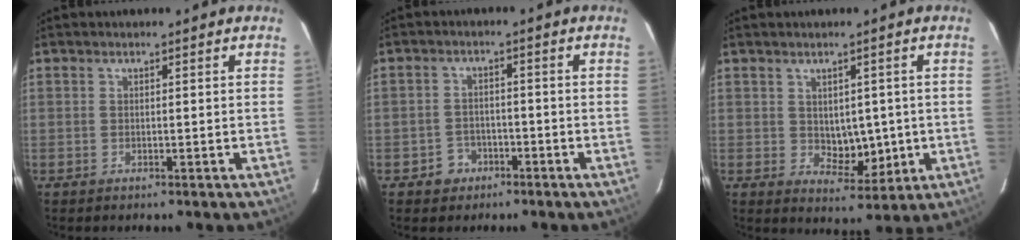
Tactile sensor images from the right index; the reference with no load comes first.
{"total": 3.4, "force": [-1.8, 2.8, 0.6], "torque": [-0.007, 0.011, -0.025]}
{"total": 5.8, "force": [-0.1, 3.6, 4.6], "torque": [-0.058, -0.002, 0.014]}